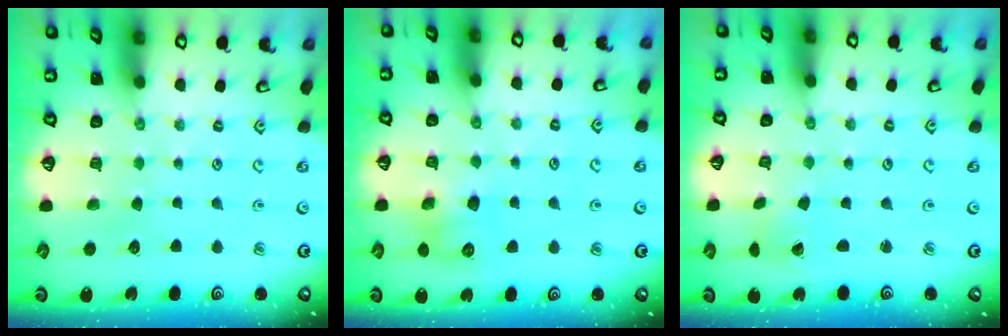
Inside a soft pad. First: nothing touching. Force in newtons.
{"total": 7.6, "press": 7.5, "slide": 1.0}
{"total": 1.2, "press": 1.2, "slide": 0.1}